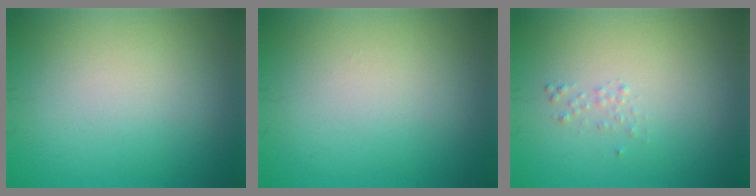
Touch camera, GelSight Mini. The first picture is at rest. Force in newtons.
{"total": 0.0}
{"total": 0.6, "press": 0.6, "slide": 0.0}